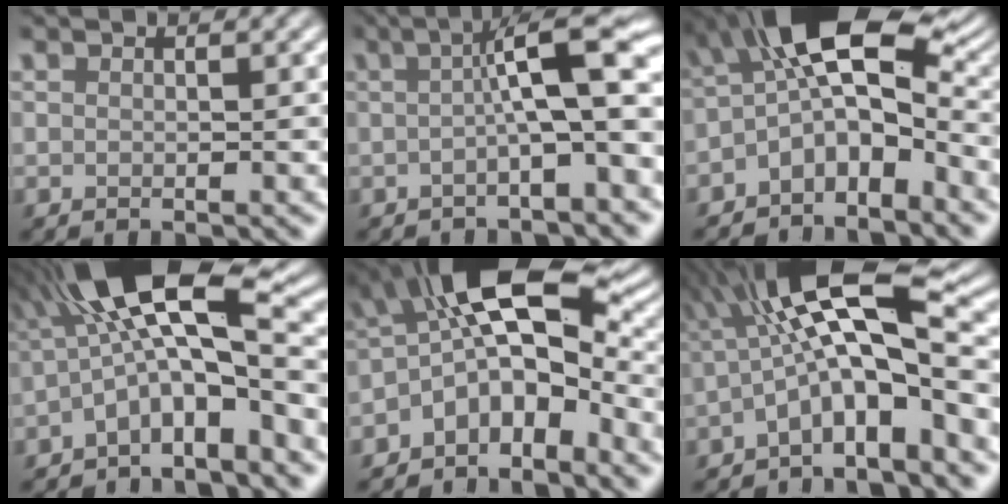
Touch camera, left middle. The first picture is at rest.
{"total": 7.2, "force": [-0.3, 1.4, 7.1], "torque": [-0.095, 0.024, -0.016]}
{"total": 8.7, "force": [-1.3, 4.6, 7.3], "torque": [-0.114, 0.017, -0.040]}
{"total": 10.6, "force": [-1.8, 3.3, 9.9], "torque": [-0.157, 0.031, -0.045]}
{"total": 9.6, "force": [-1.4, 5.3, 7.9], "torque": [-0.114, 0.014, -0.040]}
{"total": 10.1, "force": [-1.5, 2.7, 9.6], "torque": [-0.154, 0.029, -0.042]}